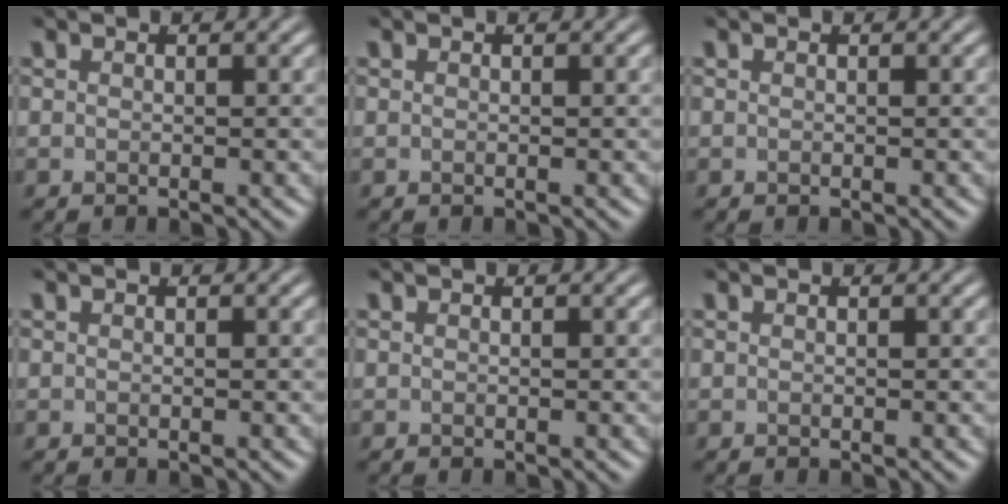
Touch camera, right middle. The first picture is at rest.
{"total": 0.0}
{"total": 0.0}
{"total": 0.0}
{"total": 0.0}
{"total": 0.0}